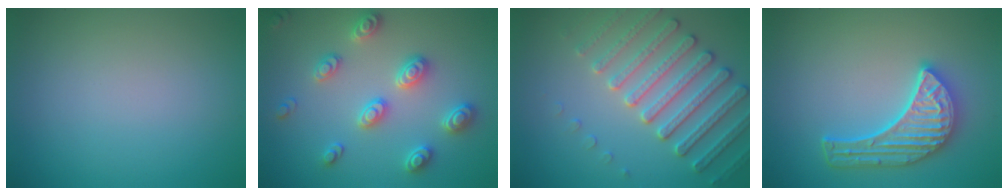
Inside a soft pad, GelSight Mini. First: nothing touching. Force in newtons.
{"total": 3.5, "press": 3.5, "slide": 0.5}
{"total": 4.7, "press": 4.6, "slide": 1.0}
{"total": 5.4, "press": 4.5, "slide": 3.0}